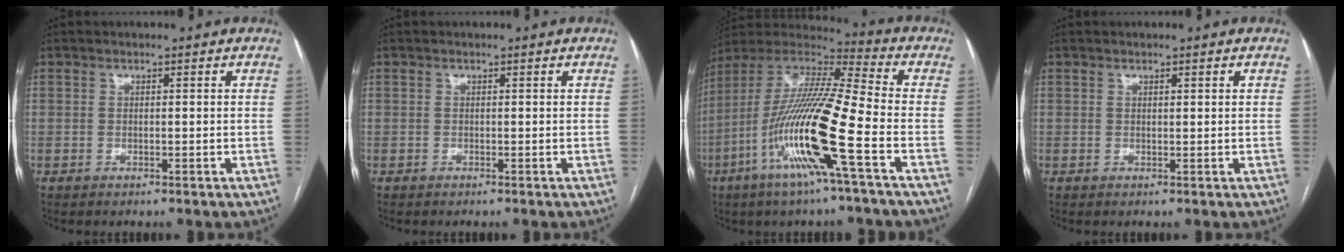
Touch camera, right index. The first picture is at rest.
{"total": 0.0}
{"total": 18.7, "force": [-6.6, -0.1, 17.5], "torque": [-0.357, -0.016, -0.136]}
{"total": 0.5, "force": [0.4, 0.0, 0.4], "torque": [-0.007, 0.000, 0.005]}